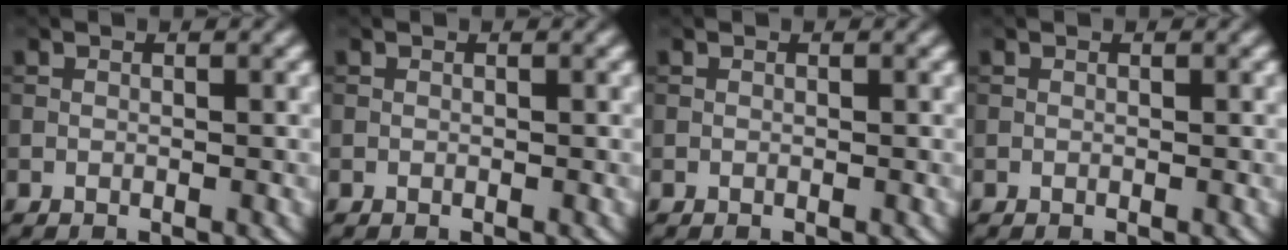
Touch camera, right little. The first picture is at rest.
{"total": 0.0}
{"total": 0.0}
{"total": 0.0}